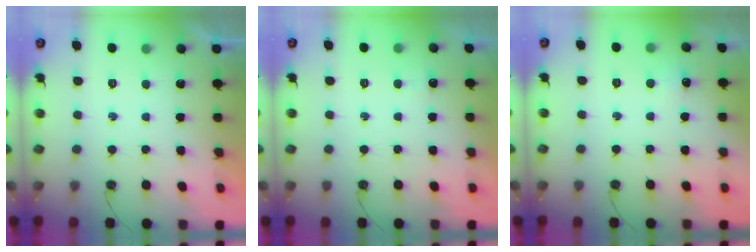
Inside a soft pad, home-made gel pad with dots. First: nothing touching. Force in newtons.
{"total": 2.9, "press": 2.8, "slide": 0.7}
{"total": 4.6, "press": 4.5, "slide": 1.1}